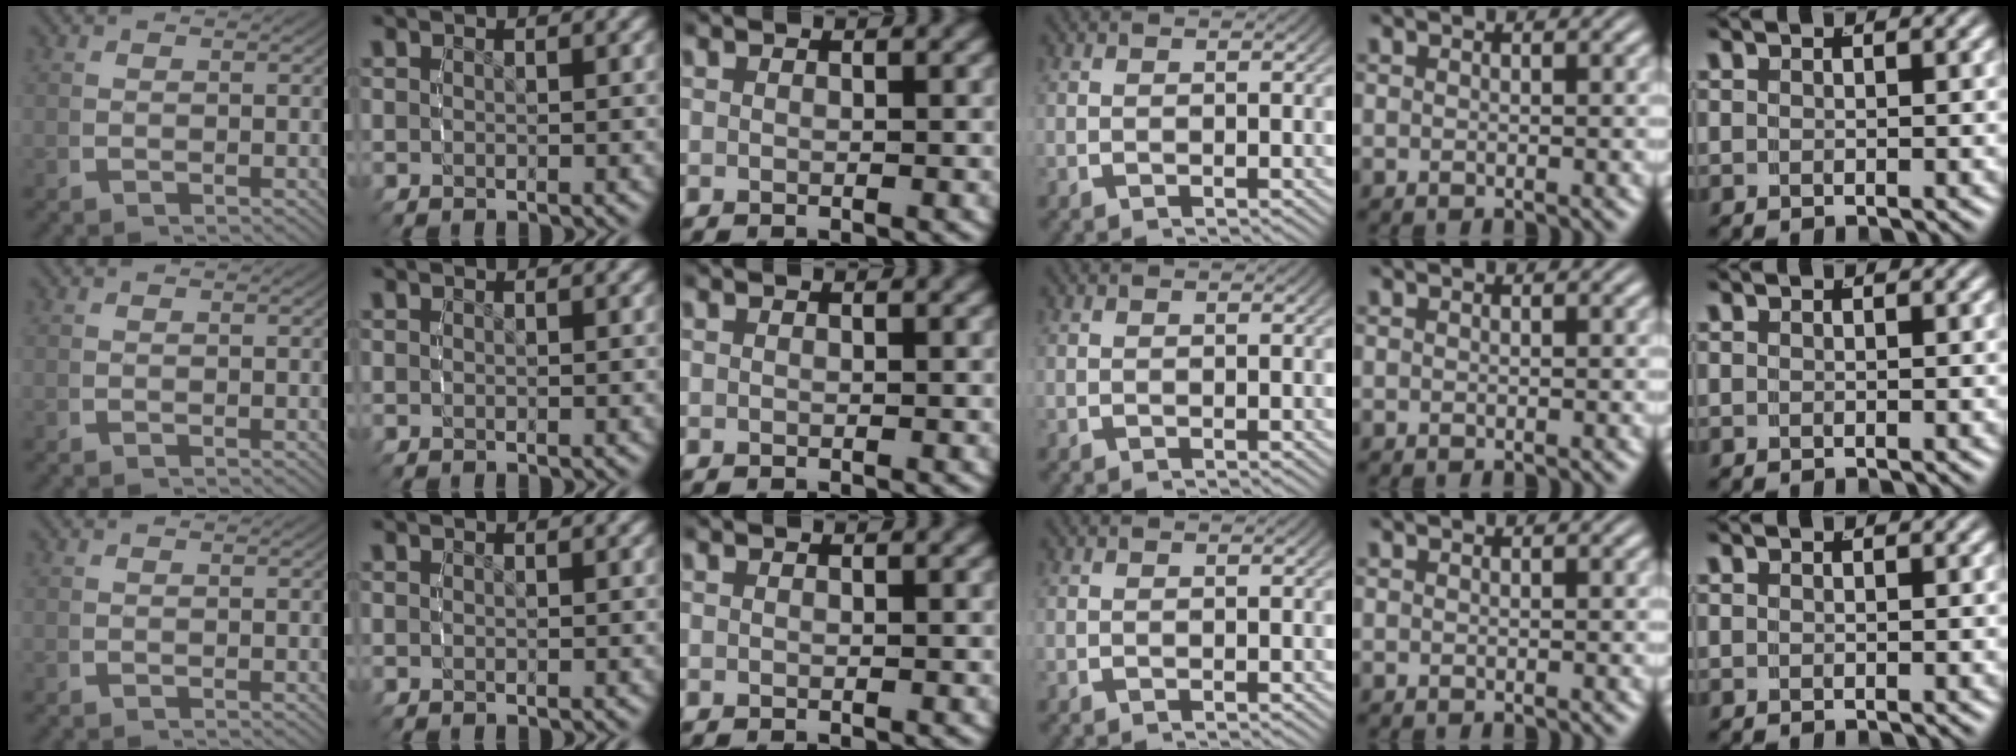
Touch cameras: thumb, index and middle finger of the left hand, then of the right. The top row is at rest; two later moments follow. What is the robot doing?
{"motion": "reach", "object": "pencil case"}